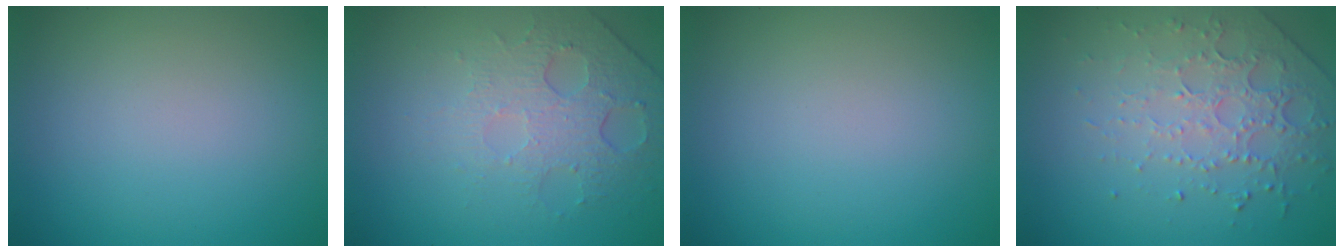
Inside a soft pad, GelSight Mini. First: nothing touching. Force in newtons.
{"total": 4.7, "press": 3.2, "slide": 3.5}
{"total": 0.0}
{"total": 4.6, "press": 3.1, "slide": 3.4}